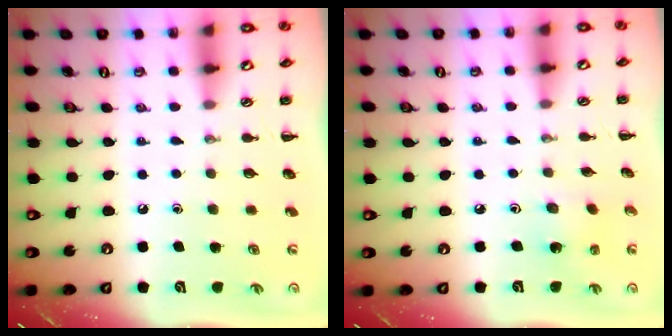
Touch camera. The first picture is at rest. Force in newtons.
{"total": 1.8, "press": 1.7, "slide": 0.8}